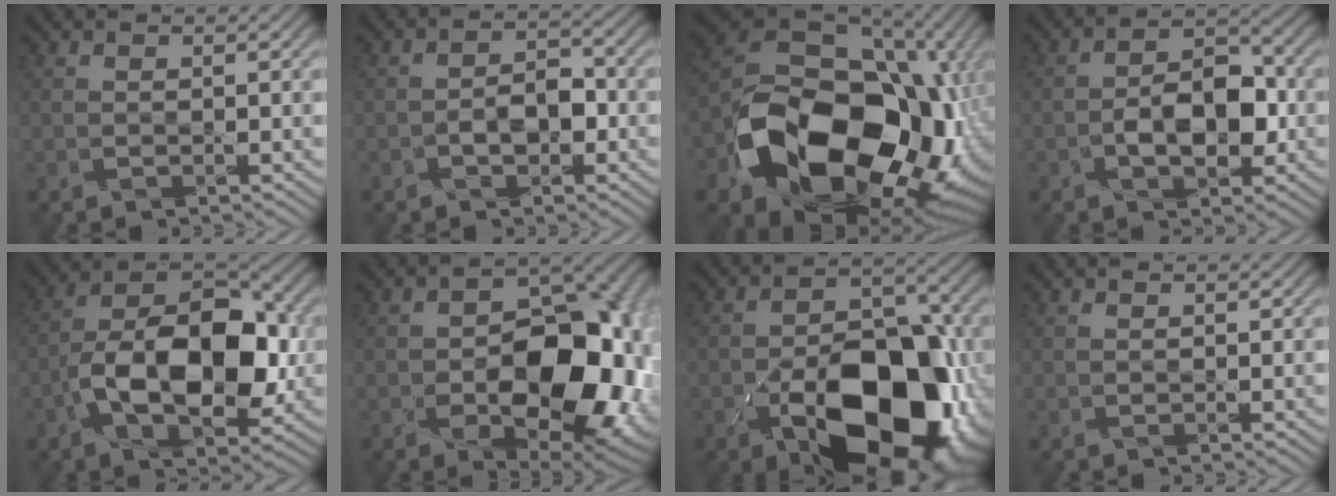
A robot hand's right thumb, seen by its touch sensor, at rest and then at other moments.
{"total": 3.2, "force": [-1.5, 1.9, 2.1], "torque": [-0.027, 0.005, -0.027]}
{"total": 22.8, "force": [-6.2, 15.9, 15.1], "torque": [-0.326, -0.058, -0.071]}
{"total": 6.4, "force": [-2.0, 3.4, 5.0], "torque": [-0.075, 0.010, -0.037]}
{"total": 14.5, "force": [-3.0, 7.9, 11.7], "torque": [-0.192, 0.000, -0.059]}
{"total": 16.5, "force": [-3.7, 10.0, 12.5], "torque": [-0.145, -0.026, -0.046]}
{"total": 17.9, "force": [-7.5, 9.7, 13.0], "torque": [-0.178, -0.015, -0.119]}
{"total": 0.0}